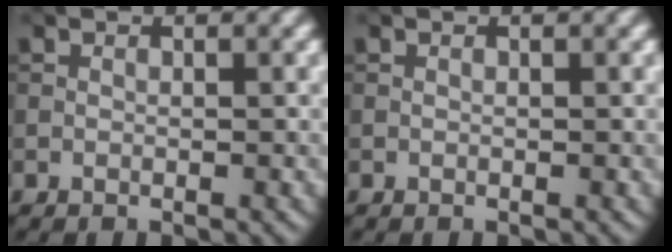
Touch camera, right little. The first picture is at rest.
{"total": 0.0}